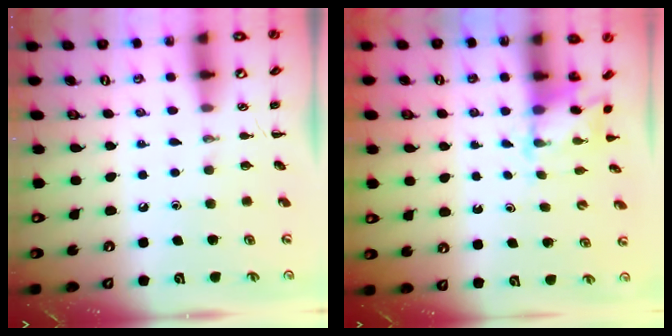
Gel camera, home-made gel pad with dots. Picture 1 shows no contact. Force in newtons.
{"total": 2.2, "press": 2.1, "slide": 0.6}